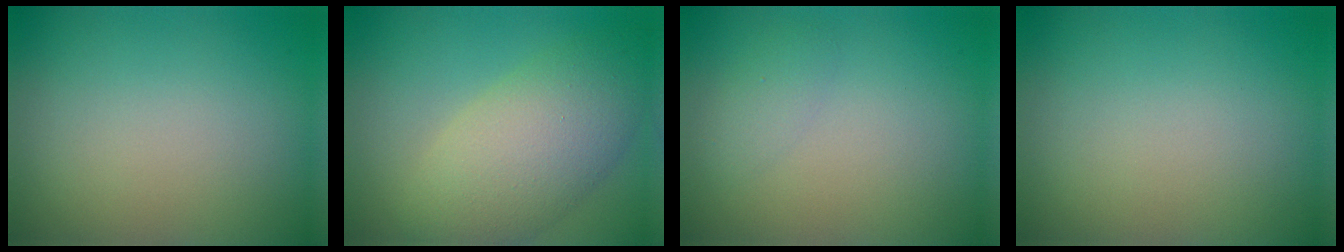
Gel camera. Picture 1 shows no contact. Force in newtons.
{"total": 7.5, "press": 7.5, "slide": 0.6}
{"total": 1.2, "press": 1.2, "slide": 0.1}
{"total": 0.0}